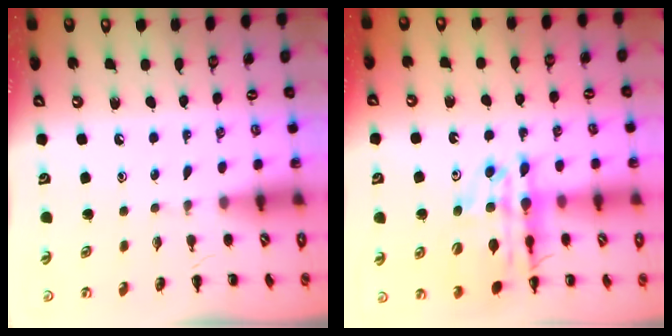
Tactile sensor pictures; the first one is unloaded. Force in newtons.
{"total": 18.3, "press": 18.0, "slide": 3.7}